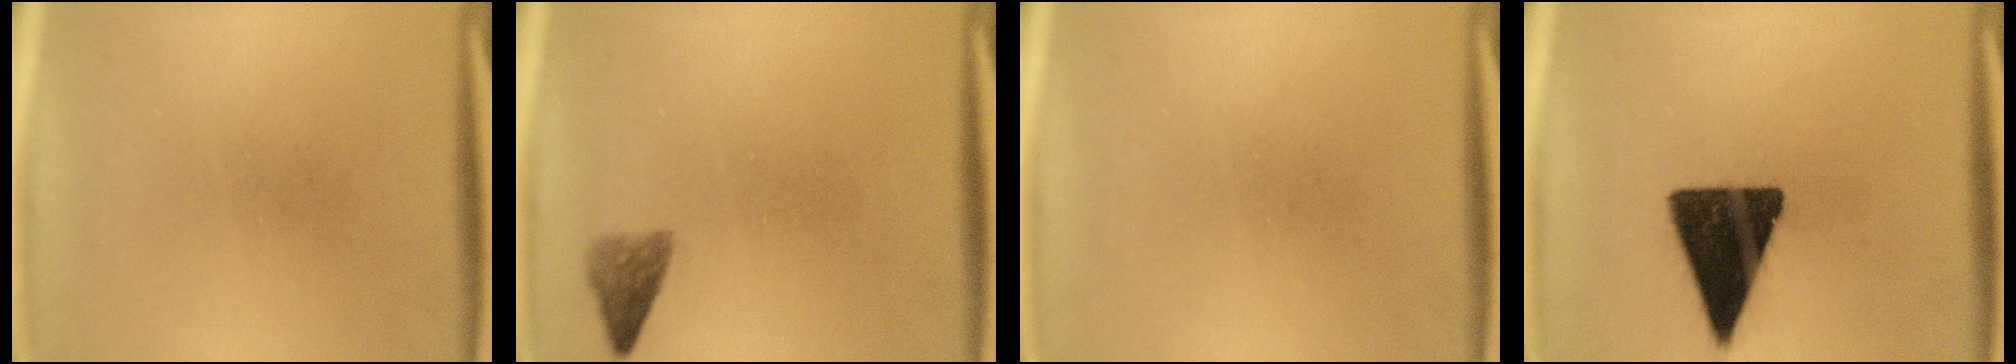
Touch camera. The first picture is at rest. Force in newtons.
{"total": 2.3}
{"total": 0.0}
{"total": 16.3}